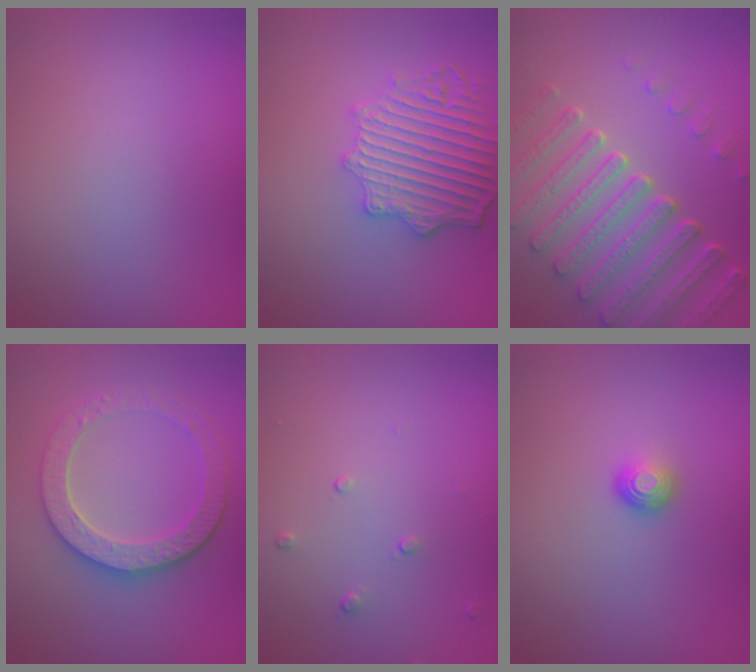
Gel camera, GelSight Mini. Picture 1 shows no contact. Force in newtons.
{"total": 5.3, "press": 4.5, "slide": 2.7}
{"total": 7.1, "press": 5.3, "slide": 4.8}
{"total": 4.5, "press": 4.0, "slide": 2.1}
{"total": 0.7, "press": 0.5, "slide": 0.5}
{"total": 1.6, "press": 1.0, "slide": 1.2}